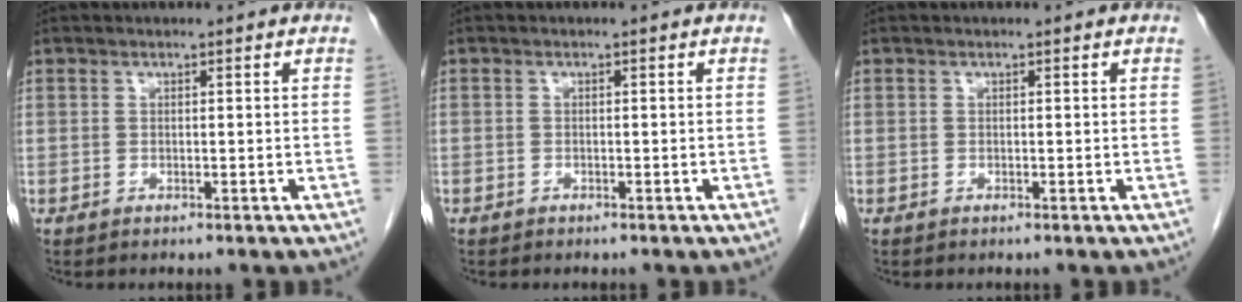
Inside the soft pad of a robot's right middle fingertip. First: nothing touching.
{"total": 0.5, "force": [-0.4, 0.4, 0.0], "torque": [-0.008, 0.002, -0.009]}
{"total": 0.0}